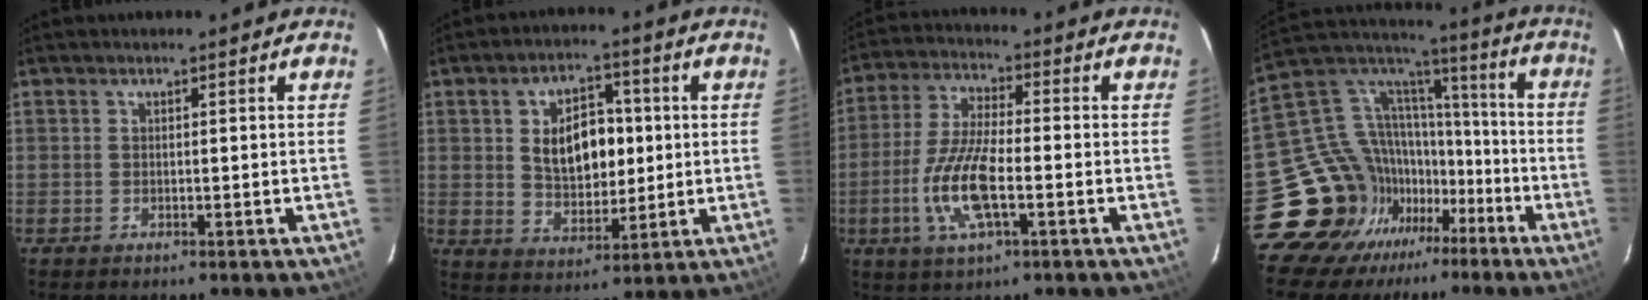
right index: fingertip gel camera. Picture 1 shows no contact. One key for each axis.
{"total": 10.8, "fx": 1.5, "fy": 6.8, "fz": 8.3, "tx": -0.146, "ty": 0.017, "tz": 0.039}
{"total": 12.0, "fx": -3.4, "fy": 3.5, "fz": 10.9, "tx": -0.232, "ty": -0.004, "tz": -0.069}
{"total": 17.0, "fx": -10.7, "fy": 12.7, "fz": 3.8, "tx": -0.083, "ty": 0.077, "tz": -0.182}